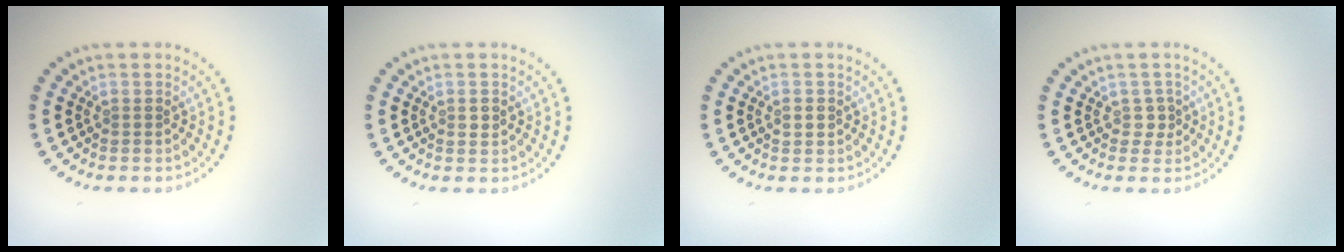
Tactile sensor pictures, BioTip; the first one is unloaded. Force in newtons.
{"total": 0.9, "press": 0.9, "slide": 0.2}
{"total": 1.0, "press": 1.0, "slide": 0.2}
{"total": 1.2, "press": 1.0, "slide": 0.6}